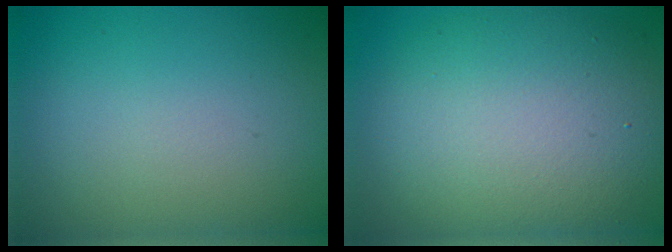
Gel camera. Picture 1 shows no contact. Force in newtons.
{"total": 9.9, "press": 9.9, "slide": 1.0}